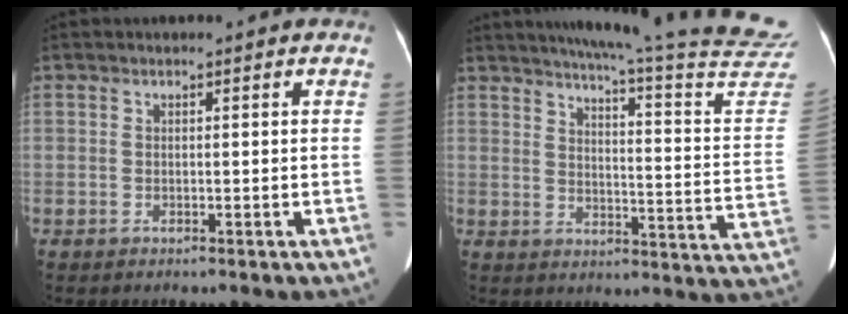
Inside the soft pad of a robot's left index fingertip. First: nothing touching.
{"total": 25.0, "force": [22.9, -1.4, 10.0], "torque": [-0.149, -0.117, 0.268]}